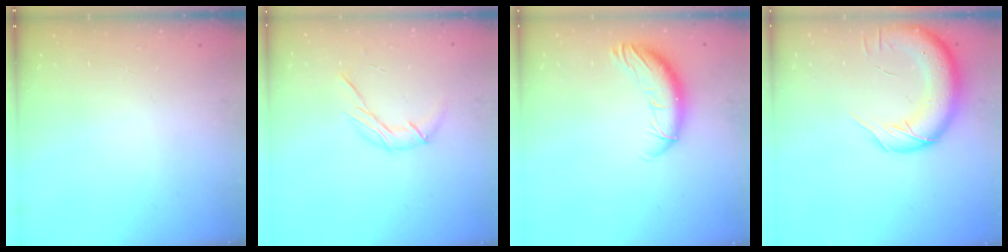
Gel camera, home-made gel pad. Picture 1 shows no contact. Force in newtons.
{"total": 7.4, "press": 7.3, "slide": 0.5}
{"total": 12.0, "press": 11.7, "slide": 2.7}
{"total": 16.2, "press": 15.8, "slide": 3.3}